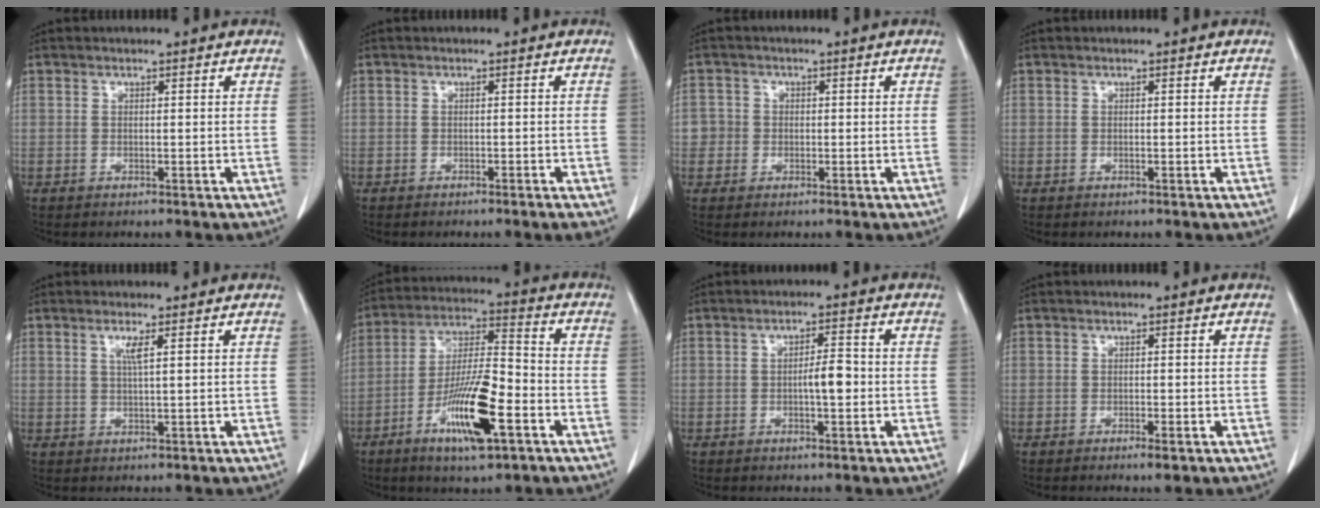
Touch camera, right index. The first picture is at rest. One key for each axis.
{"total": 2.0, "fx": -1.2, "fy": 0.3, "fz": 1.5, "tx": -0.018, "ty": -0.003, "tz": -0.015}
{"total": 2.4, "fx": -0.5, "fy": 2.3, "fz": 0.0, "tx": 0.014, "ty": 0.010, "tz": -0.015}
{"total": 0.0}
{"total": 2.0, "fx": 0.8, "fy": -0.2, "fz": 1.8, "tx": -0.041, "ty": -0.001, "tz": 0.017}
{"total": 13.8, "fx": -6.2, "fy": 2.3, "fz": 12.1, "tx": -0.227, "ty": -0.009, "tz": -0.110}
{"total": 3.6, "fx": -0.6, "fy": 0.8, "fz": 3.5, "tx": -0.057, "ty": 0.003, "tz": -0.009}
{"total": 1.6, "fx": -0.9, "fy": 0.4, "fz": 1.2, "tx": -0.022, "ty": -0.002, "tz": -0.011}